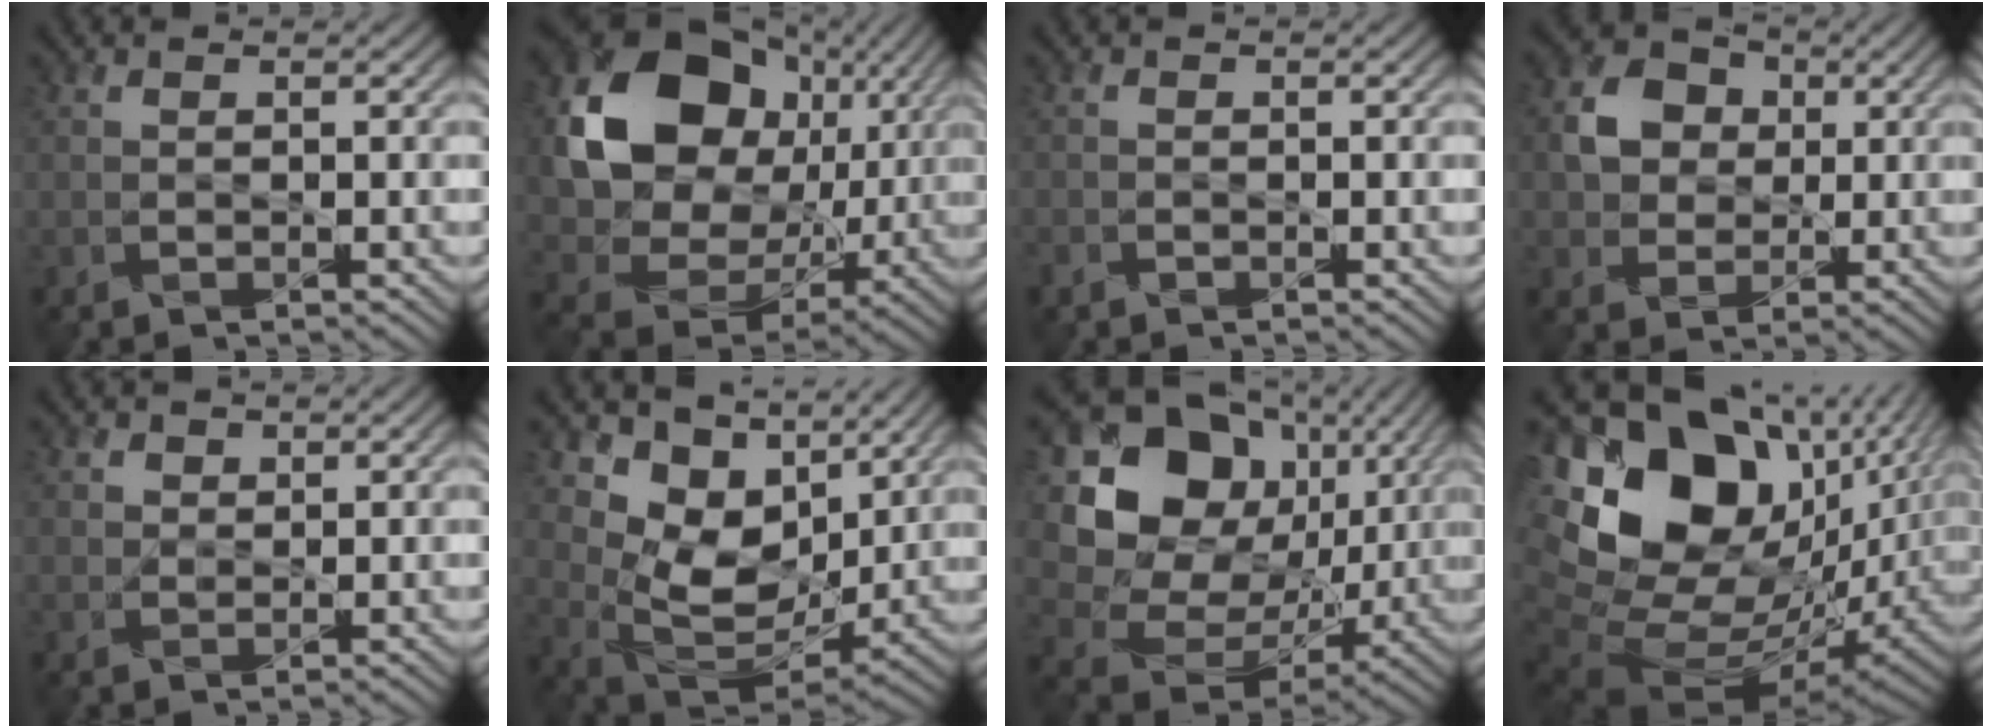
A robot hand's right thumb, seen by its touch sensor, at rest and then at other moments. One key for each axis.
{"total": 17.5, "fx": 4.0, "fy": 13.9, "fz": 9.8, "tx": -0.216, "ty": -0.004, "tz": 0.088}
{"total": 1.0, "fx": -0.8, "fy": 0.5, "fz": 0.2, "tx": -0.007, "ty": -0.003, "tz": -0.019}
{"total": 6.3, "fx": 1.1, "fy": 5.3, "fz": 3.1, "tx": -0.073, "ty": 0.011, "tz": 0.008}
{"total": 1.7, "fx": 1.1, "fy": 1.2, "fz": 0.5, "tx": -0.013, "ty": -0.005, "tz": 0.021}
{"total": 11.3, "fx": 5.1, "fy": 7.5, "fz": 6.7, "tx": -0.146, "ty": -0.010, "tz": 0.094}
{"total": 19.2, "fx": 4.9, "fy": 15.5, "fz": 10.2, "tx": -0.270, "ty": 0.017, "tz": 0.117}
{"total": 21.4, "fx": 5.1, "fy": 14.6, "fz": 14.8, "tx": -0.287, "ty": -0.009, "tz": 0.134}